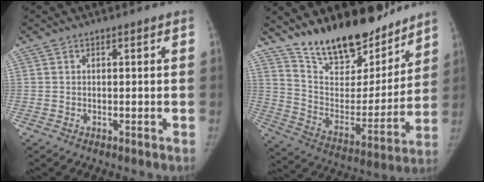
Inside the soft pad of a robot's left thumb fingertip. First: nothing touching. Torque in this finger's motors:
{"motor_torque": [0.41, 0.41, 1.39, -1.39, 0.10]}